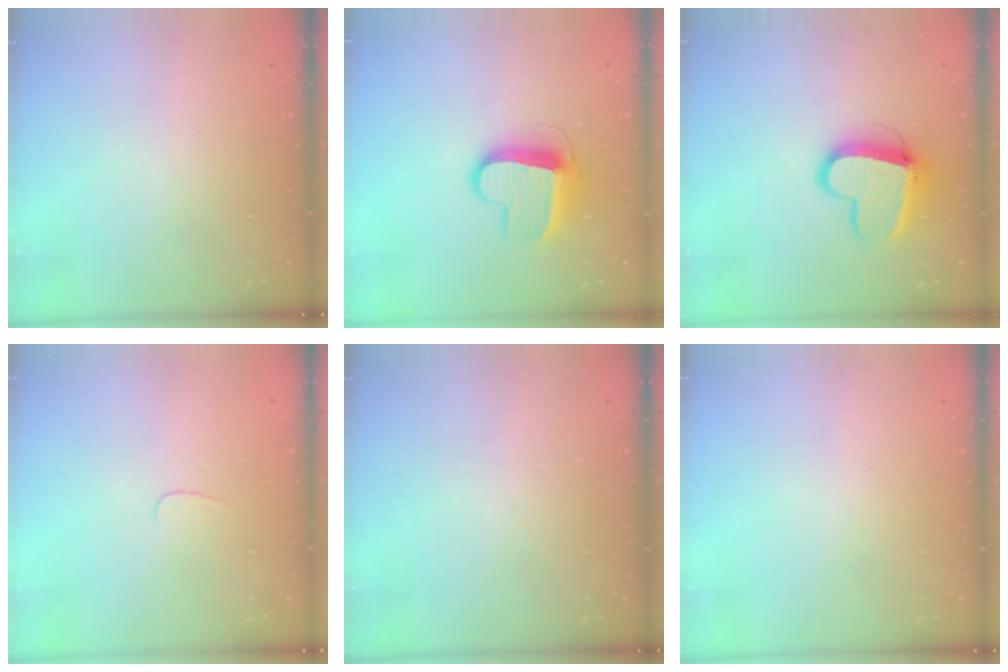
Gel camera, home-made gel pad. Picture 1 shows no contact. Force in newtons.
{"total": 11.7, "press": 11.7, "slide": 0.9}
{"total": 11.7, "press": 11.6, "slide": 1.3}
{"total": 2.8, "press": 2.7, "slide": 0.3}
{"total": 0.0}
{"total": 0.0}